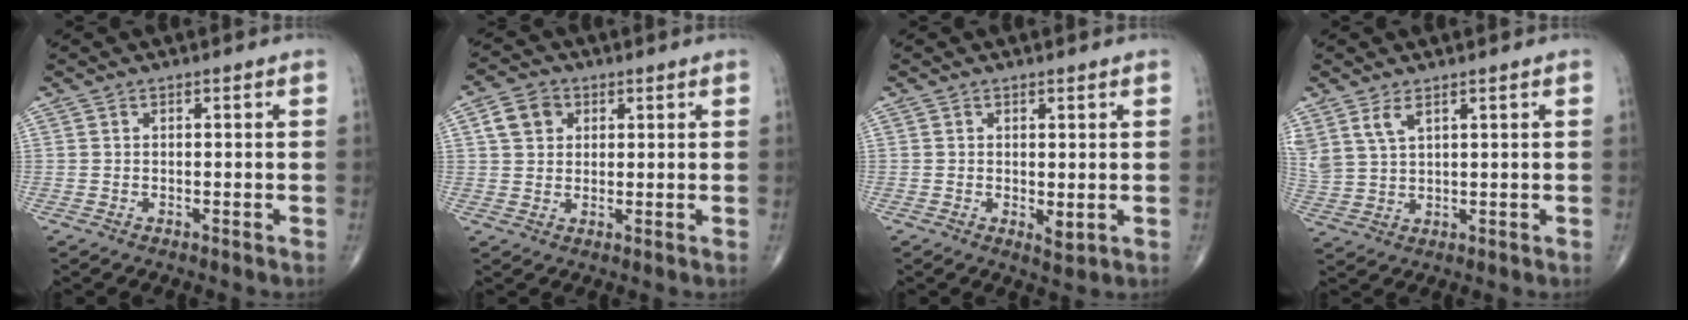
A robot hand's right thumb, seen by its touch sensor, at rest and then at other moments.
{"total": 5.5, "force": [1.8, 4.4, 2.7], "torque": [-0.033, 0.002, 0.030]}
{"total": 2.0, "force": [0.0, 0.8, 1.9], "torque": [-0.027, -0.008, 0.002]}
{"total": 5.7, "force": [3.4, 2.7, 3.7], "torque": [-0.079, -0.009, 0.080]}